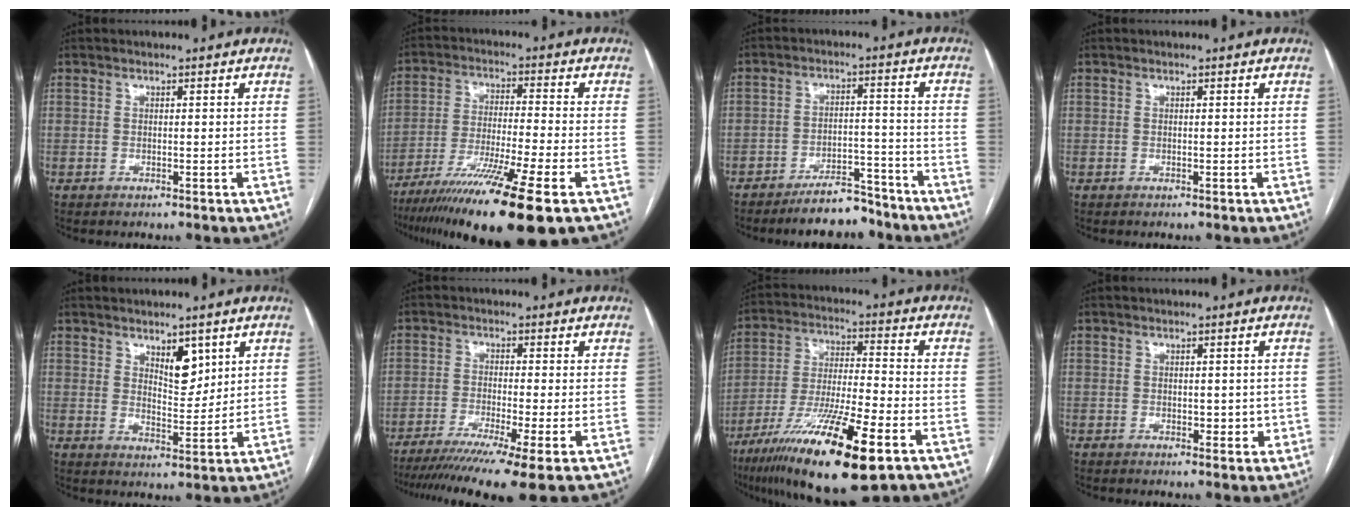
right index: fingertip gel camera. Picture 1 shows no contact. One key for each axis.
{"total": 17.5, "fx": -11.4, "fy": -0.4, "fz": 13.3, "tx": -0.212, "ty": -0.048, "tz": -0.194}
{"total": 7.6, "fx": -6.7, "fy": 2.5, "fz": 2.6, "tx": -0.034, "ty": 0.011, "tz": -0.109}
{"total": 0.0}
{"total": 5.2, "fx": 3.0, "fy": 2.2, "fz": 3.7, "tx": -0.059, "ty": -0.006, "tz": 0.053}
{"total": 12.8, "fx": -9.0, "fy": -0.7, "fz": 9.1, "tx": -0.137, "ty": -0.029, "tz": -0.142}
{"total": 20.1, "fx": -11.0, "fy": 2.2, "fz": 16.7, "tx": -0.297, "ty": -0.044, "tz": -0.189}
{"total": 2.7, "fx": -0.1, "fy": 1.7, "fz": 2.1, "tx": -0.022, "ty": 0.003, "tz": 0.004}